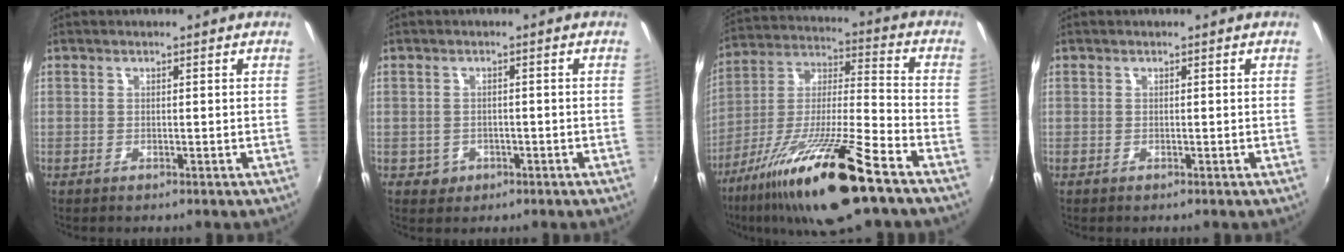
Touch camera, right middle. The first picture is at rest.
{"total": 2.8, "force": [-0.9, 2.6, 0.8], "torque": [-0.022, 0.001, -0.008]}
{"total": 21.5, "force": [-13.4, 2.3, 16.6], "torque": [-0.306, -0.032, -0.239]}
{"total": 0.0}